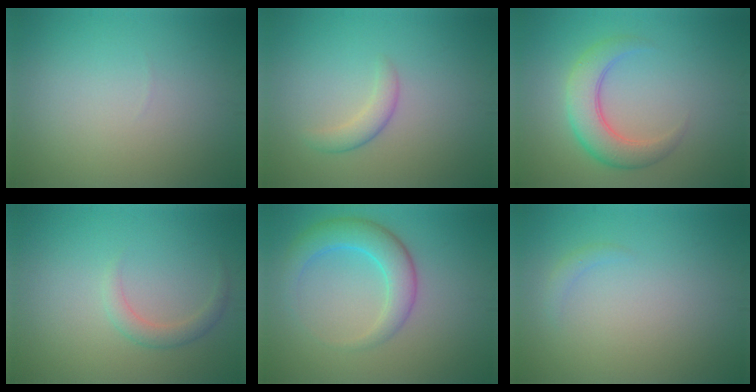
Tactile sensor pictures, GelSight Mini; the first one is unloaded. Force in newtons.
{"total": 1.9, "press": 1.9, "slide": 0.0}
{"total": 4.7, "press": 4.7, "slide": 0.3}
{"total": 1.7, "press": 1.7, "slide": 0.1}
{"total": 4.5, "press": 4.5, "slide": 0.1}
{"total": 0.8, "press": 0.8, "slide": 0.1}